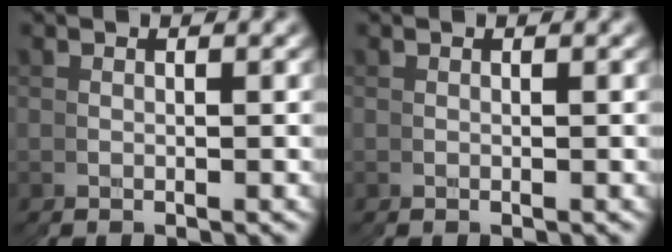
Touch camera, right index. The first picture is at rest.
{"total": 0.0}